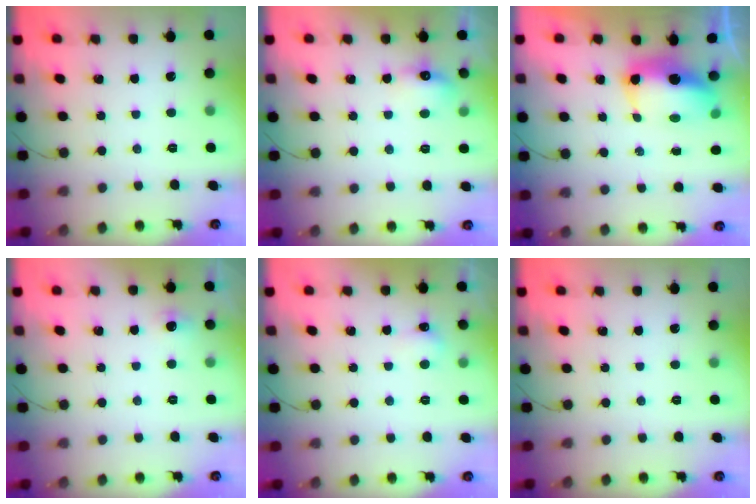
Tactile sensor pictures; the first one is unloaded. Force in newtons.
{"total": 6.2, "press": 6.1, "slide": 1.1}
{"total": 9.0, "press": 8.9, "slide": 1.6}
{"total": 4.3, "press": 3.8, "slide": 2.1}
{"total": 4.7, "press": 3.8, "slide": 2.7}
{"total": 0.0}